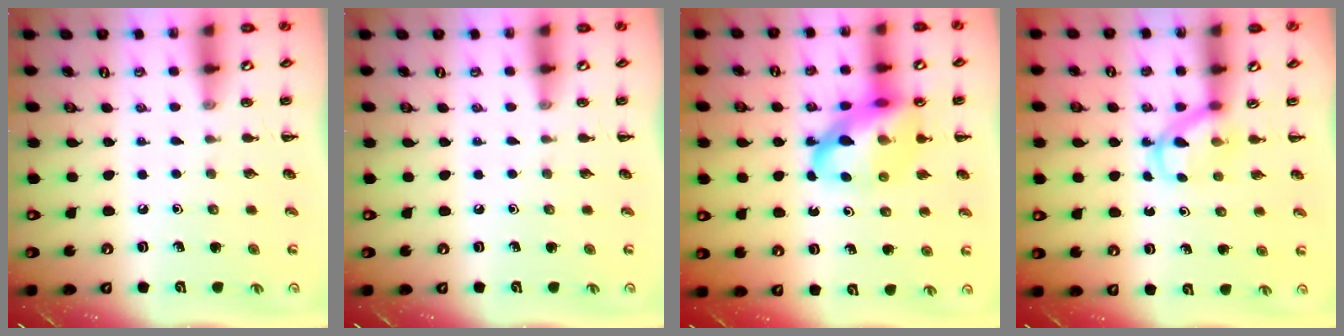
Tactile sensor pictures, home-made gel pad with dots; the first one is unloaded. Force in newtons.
{"total": 0.0}
{"total": 16.0, "press": 15.4, "slide": 4.1}
{"total": 4.0, "press": 3.9, "slide": 0.8}